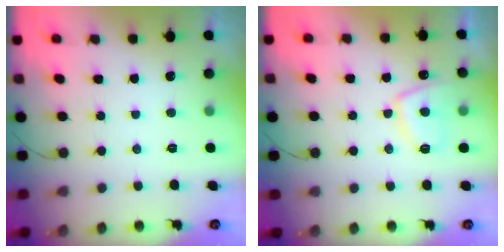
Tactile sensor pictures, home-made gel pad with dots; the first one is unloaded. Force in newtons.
{"total": 8.8, "press": 8.7, "slide": 1.1}